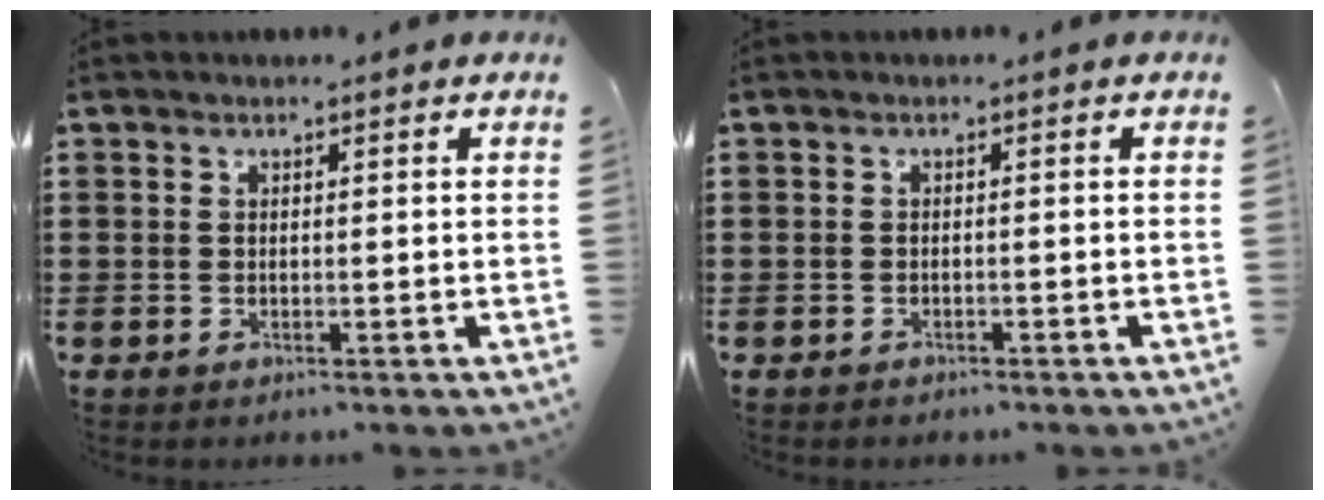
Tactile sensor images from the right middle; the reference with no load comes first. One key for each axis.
{"total": 0.8, "fx": -0.7, "fy": 0.2, "fz": 0.0, "tx": -0.001, "ty": 0.001, "tz": -0.017}